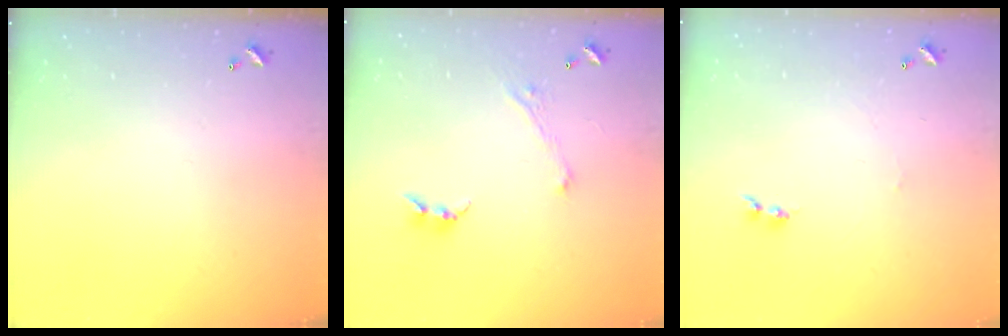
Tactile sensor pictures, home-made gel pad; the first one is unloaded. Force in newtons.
{"total": 2.8, "press": 2.8, "slide": 0.1}
{"total": 1.1, "press": 0.9, "slide": 0.5}